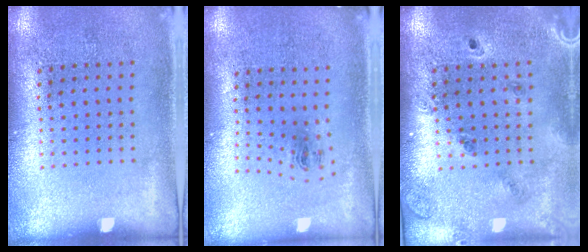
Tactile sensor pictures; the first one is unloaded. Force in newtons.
{"total": 1.0, "press": 0.4, "slide": 0.9}
{"total": 1.4, "press": 1.3, "slide": 0.3}